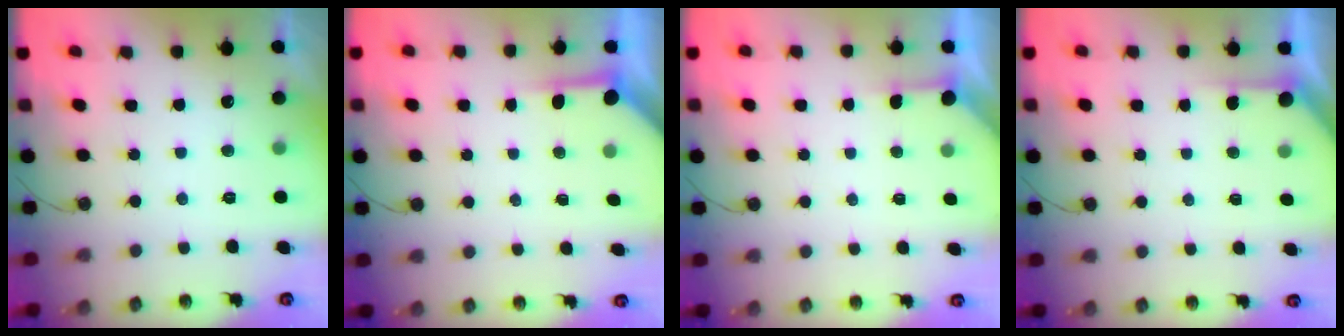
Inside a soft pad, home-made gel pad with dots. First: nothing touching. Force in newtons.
{"total": 3.5, "press": 3.5, "slide": 0.5}
{"total": 1.8, "press": 1.8, "slide": 0.3}
{"total": 2.3, "press": 2.3, "slide": 0.2}